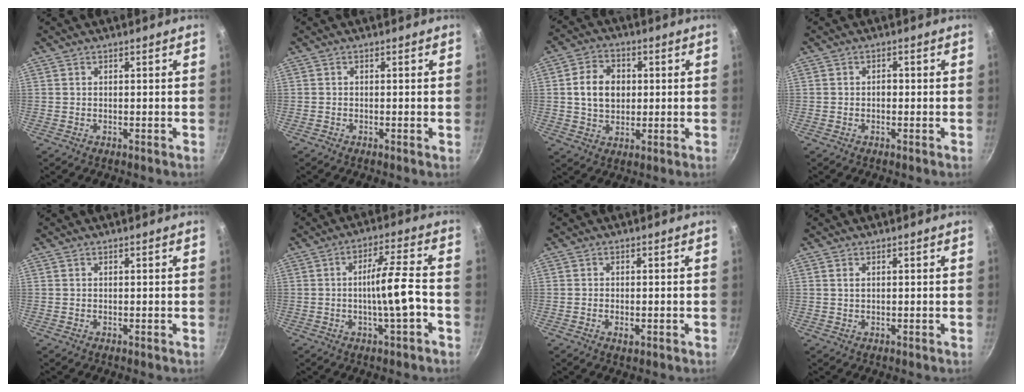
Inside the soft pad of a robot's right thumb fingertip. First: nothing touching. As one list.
[{"total": 0.0}, {"total": 8.6, "force": [0.9, 6.7, 5.4], "torque": [-0.072, 0.007, 0.012]}, {"total": 1.2, "force": [-0.3, 0.9, 0.8], "torque": [-0.009, 0.007, -0.006]}, {"total": 0.0}, {"total": 13.3, "force": [-3.2, 2.1, 12.8], "torque": [-0.213, 0.027, -0.060]}, {"total": 2.0, "force": [-0.7, 1.0, 1.5], "torque": [-0.029, 0.000, -0.013]}, {"total": 0.9, "force": [0.3, 0.5, 0.7], "torque": [-0.013, 0.000, 0.006]}]